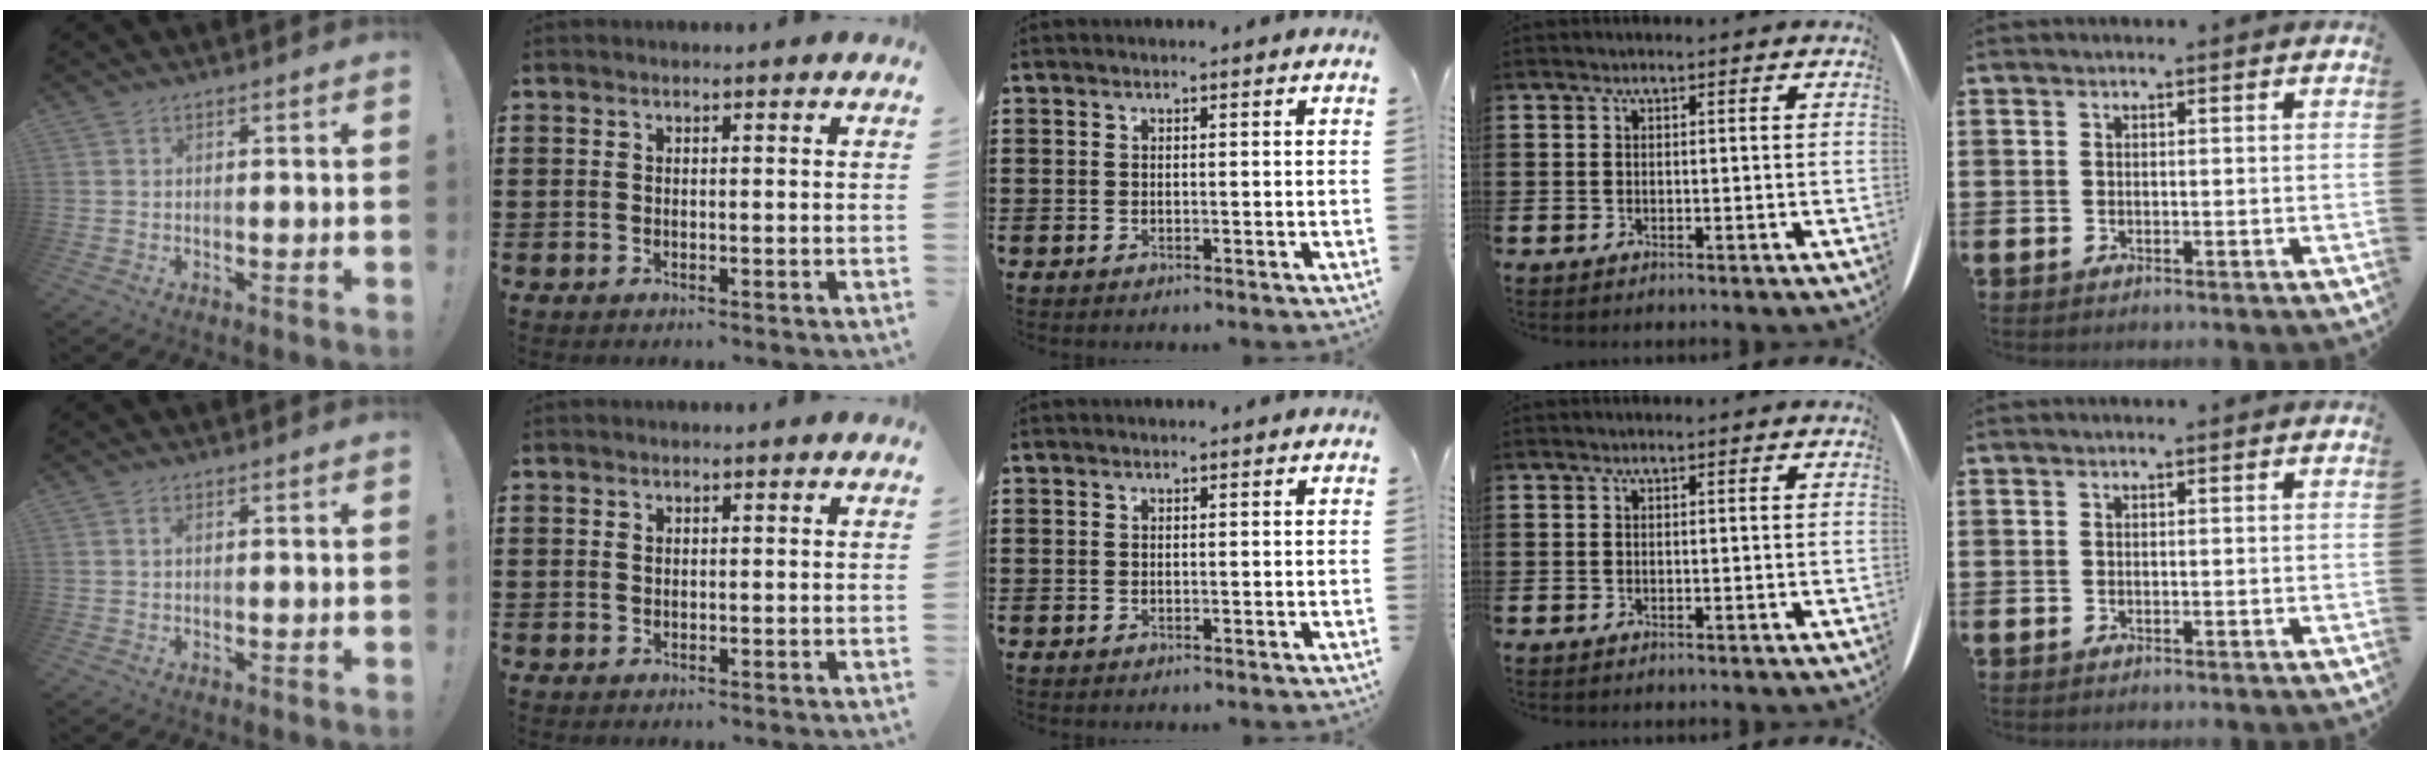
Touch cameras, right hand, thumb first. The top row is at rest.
{"thumb": {"total": 0.9, "force": [0.2, 0.4, 0.7], "torque": [-0.014, 0.003, 0.003]}, "index": {"total": 0.6, "force": [0.2, 0.5, 0.3], "torque": [-0.008, 0.002, 0.005]}}